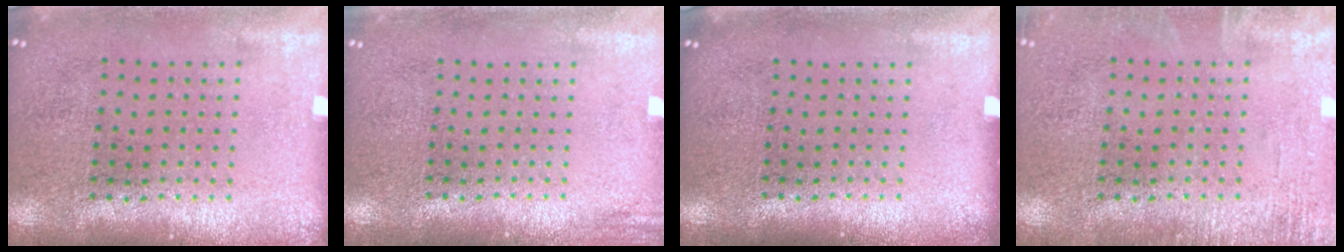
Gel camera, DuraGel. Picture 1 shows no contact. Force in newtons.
{"total": 1.2, "press": 1.2, "slide": 0.3}
{"total": 0.0}
{"total": 1.7, "press": 1.7, "slide": 0.3}